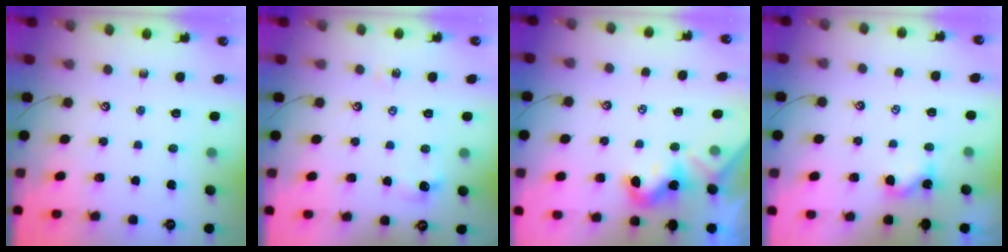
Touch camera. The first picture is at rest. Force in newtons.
{"total": 3.7, "press": 3.7, "slide": 0.7}
{"total": 1.7, "press": 1.6, "slide": 0.4}
{"total": 1.8, "press": 1.7, "slide": 0.3}